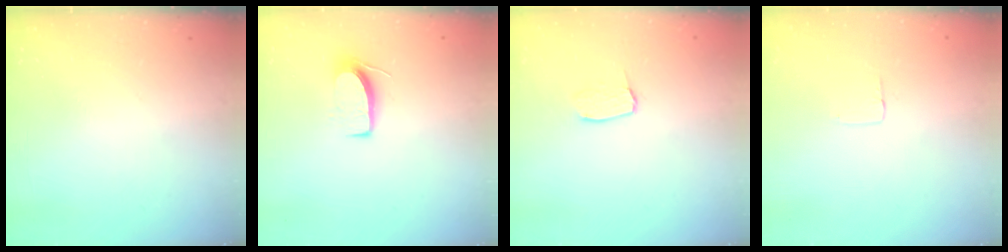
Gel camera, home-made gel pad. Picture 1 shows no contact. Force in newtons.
{"total": 7.0, "press": 7.0, "slide": 0.6}
{"total": 4.9, "press": 4.9, "slide": 0.3}
{"total": 2.5, "press": 2.5, "slide": 0.1}